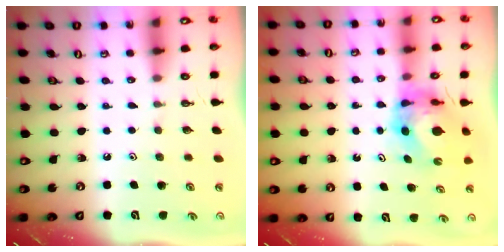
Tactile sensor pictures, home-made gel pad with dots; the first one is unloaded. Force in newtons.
{"total": 7.6, "press": 7.6, "slide": 0.6}